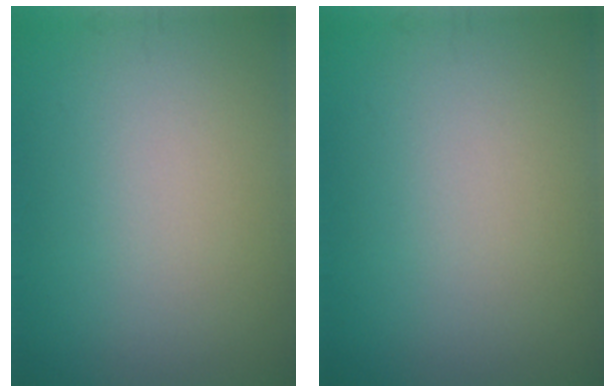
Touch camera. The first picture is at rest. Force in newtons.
{"total": 0.0}